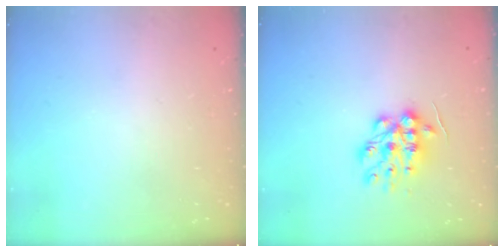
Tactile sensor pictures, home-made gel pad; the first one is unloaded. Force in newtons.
{"total": 12.8, "press": 12.8, "slide": 0.3}